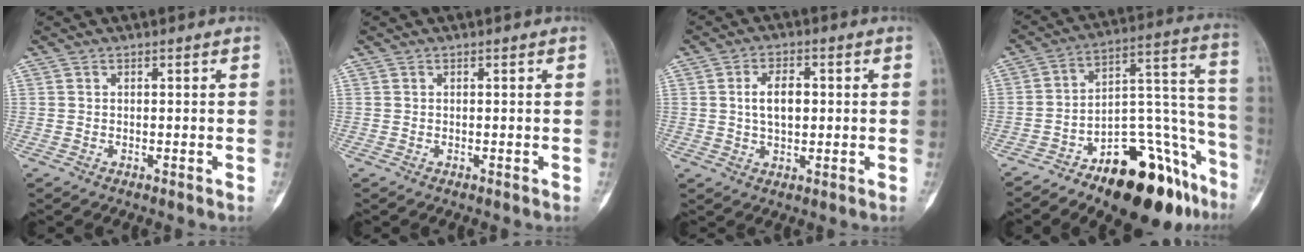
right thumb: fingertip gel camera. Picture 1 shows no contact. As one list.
[{"total": 0.0}, {"total": 6.1, "force": [0.7, 3.5, 5.0], "torque": [-0.081, 0.005, 0.011]}, {"total": 23.0, "force": [-14.4, 9.4, 15.4], "torque": [-0.124, 0.125, -0.215]}]